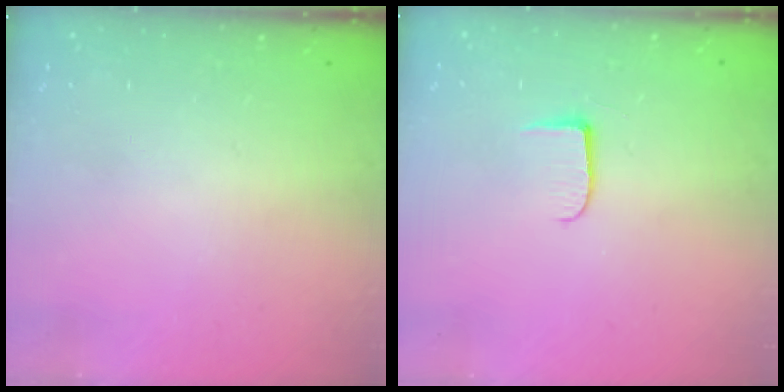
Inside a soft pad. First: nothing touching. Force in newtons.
{"total": 6.1, "press": 6.1, "slide": 0.6}